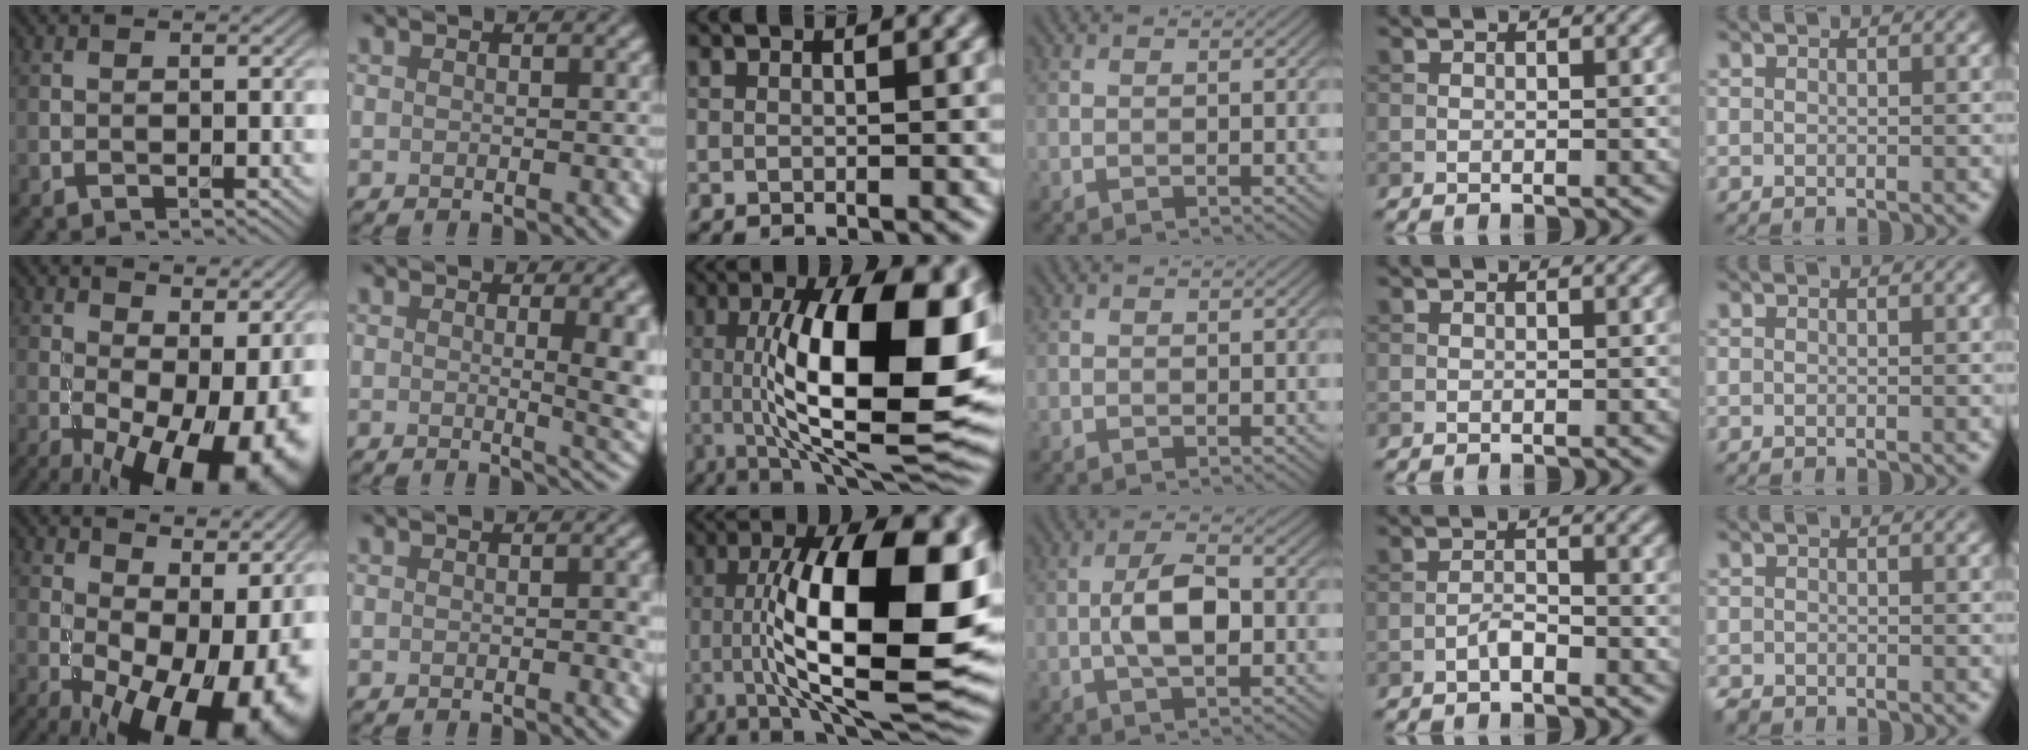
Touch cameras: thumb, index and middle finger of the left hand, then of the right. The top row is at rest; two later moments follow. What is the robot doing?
{"motion": "unscrew", "object": "dispenser bottle"}